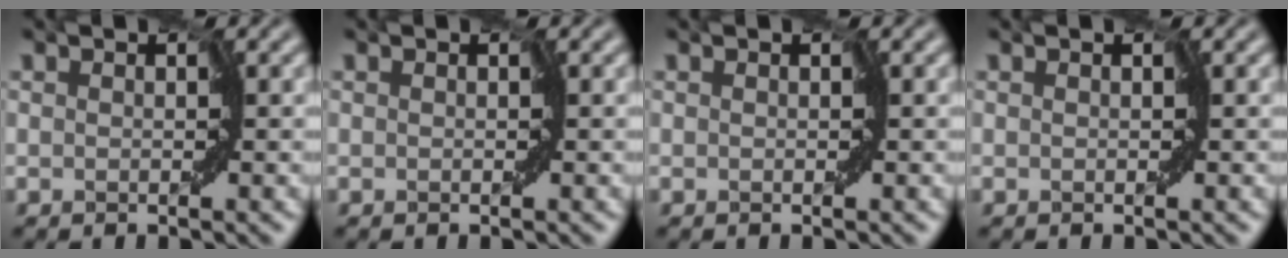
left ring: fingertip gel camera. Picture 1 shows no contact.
{"total": 0.0}
{"total": 0.0}
{"total": 0.0}